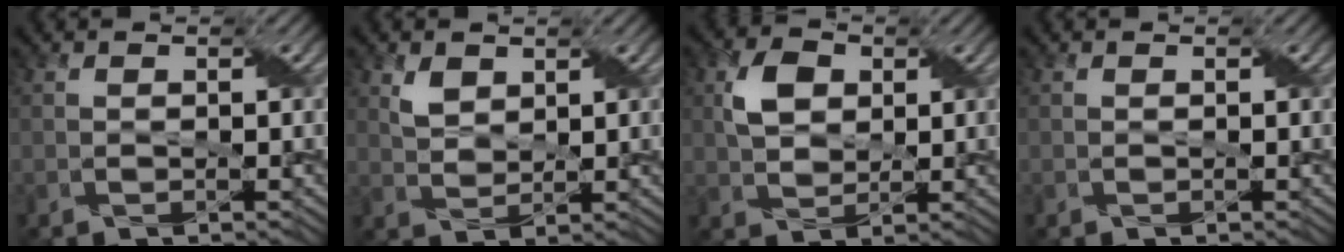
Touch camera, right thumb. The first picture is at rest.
{"total": 2.9, "force": [1.6, 1.8, 1.4], "torque": [-0.037, -0.003, 0.036]}
{"total": 5.0, "force": [1.4, 3.6, 3.1], "torque": [-0.071, 0.007, 0.026]}
{"total": 0.0}